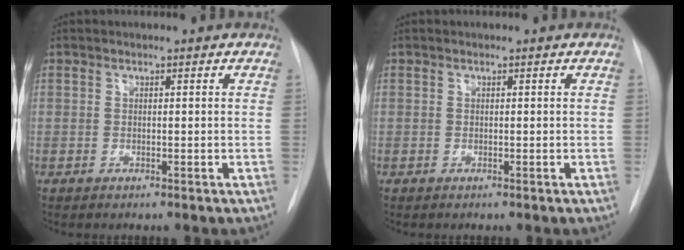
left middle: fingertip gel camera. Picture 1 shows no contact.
{"total": 0.0}